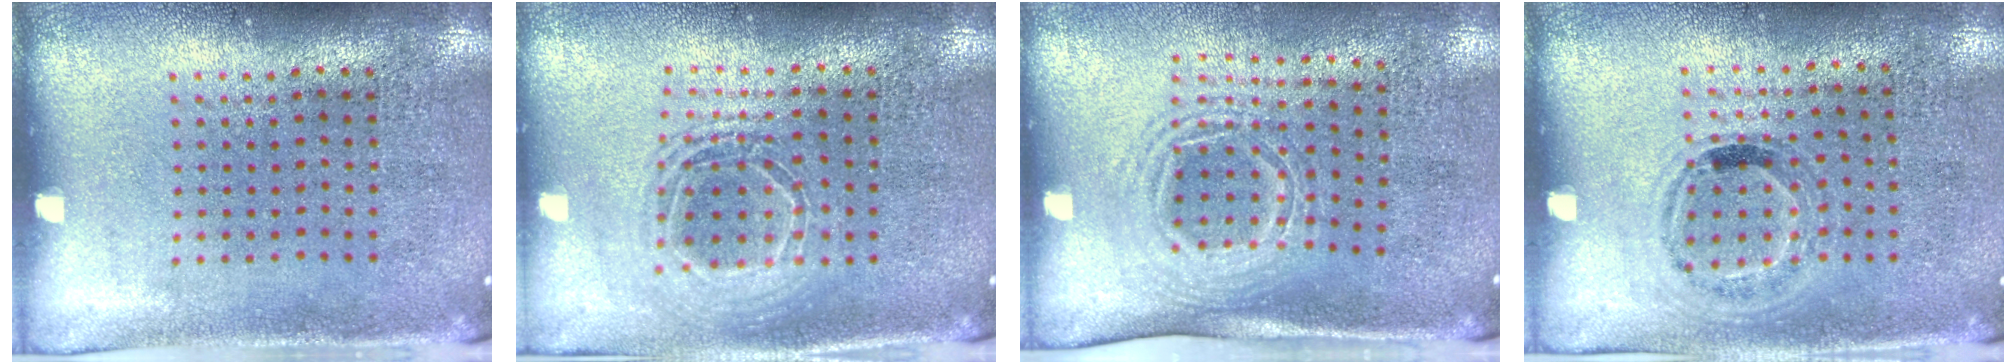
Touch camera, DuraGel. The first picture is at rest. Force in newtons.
{"total": 1.6, "press": 1.4, "slide": 0.8}
{"total": 1.6, "press": 1.3, "slide": 1.0}
{"total": 1.0, "press": 0.8, "slide": 0.7}